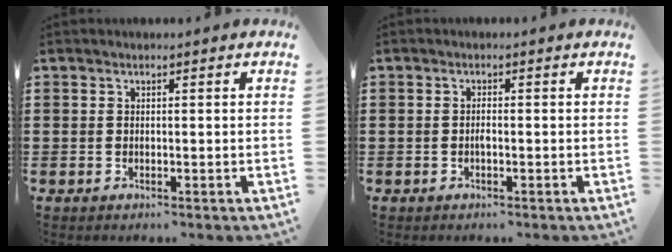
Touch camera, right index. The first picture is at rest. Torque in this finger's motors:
{"motor_torque": [0.34, -0.32, 0.03, 0.04]}